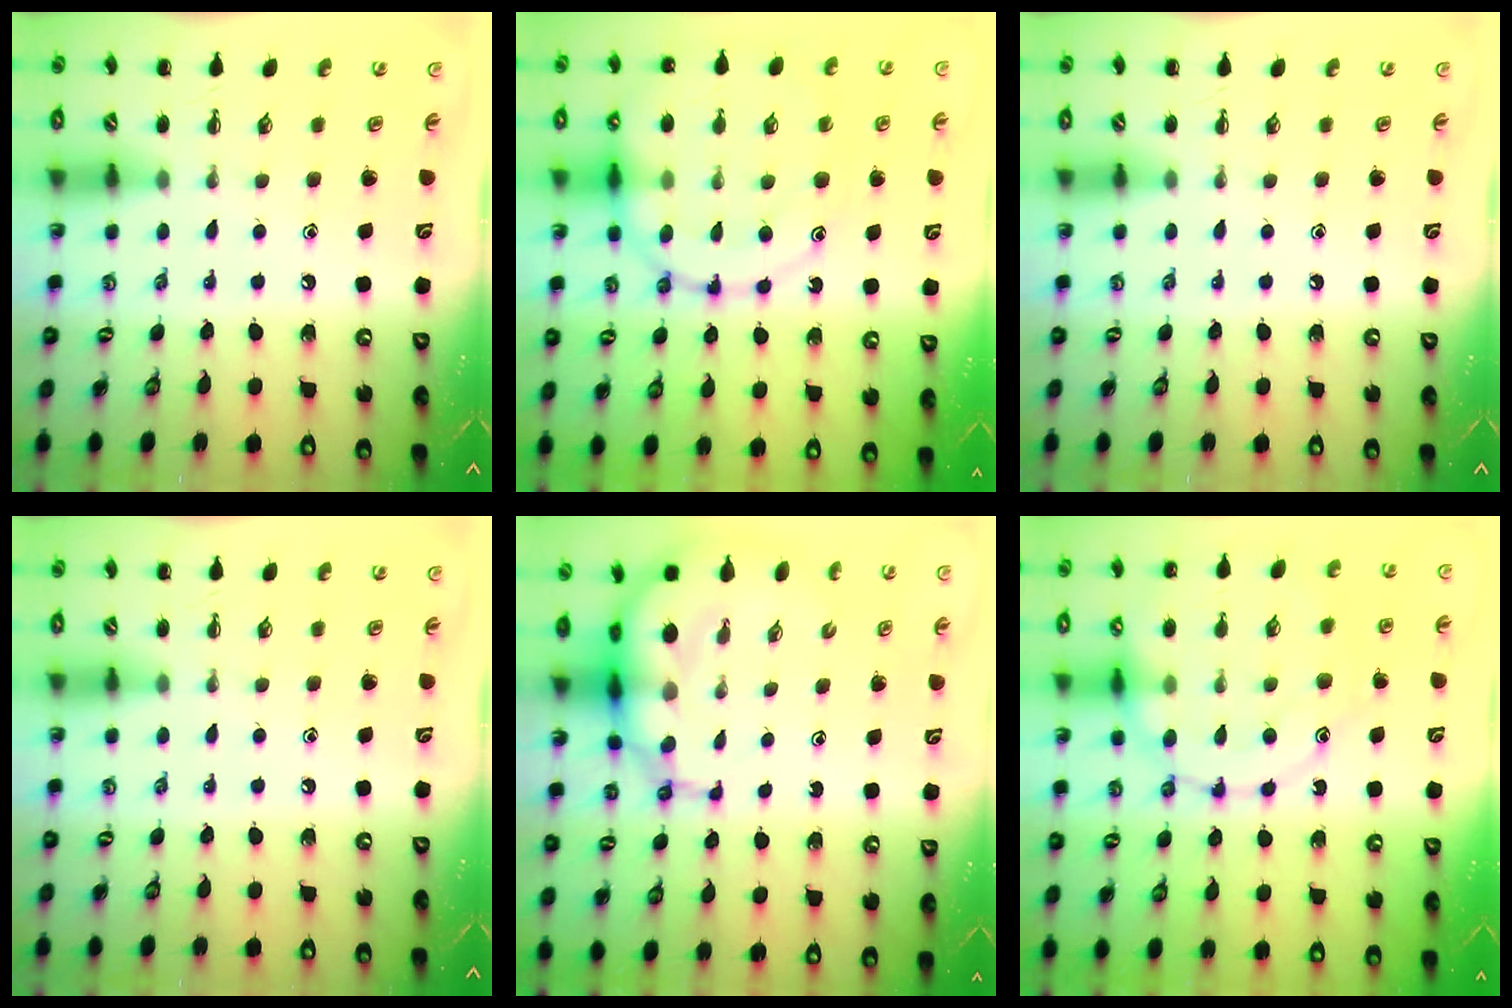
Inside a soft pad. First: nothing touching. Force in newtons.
{"total": 19.1, "press": 19.0, "slide": 2.4}
{"total": 0.0}
{"total": 0.0}
{"total": 10.5, "press": 10.1, "slide": 2.8}
{"total": 16.9, "press": 16.8, "slide": 0.7}